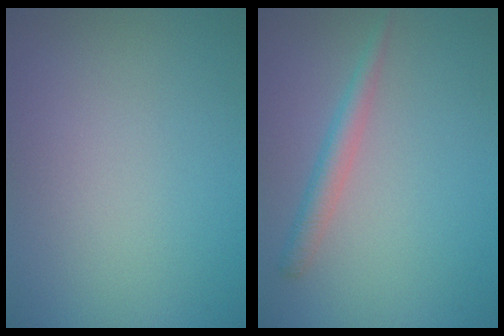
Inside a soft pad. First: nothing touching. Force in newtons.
{"total": 1.9, "press": 1.9, "slide": 0.0}